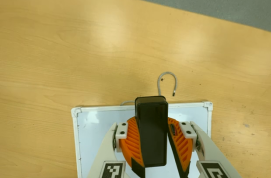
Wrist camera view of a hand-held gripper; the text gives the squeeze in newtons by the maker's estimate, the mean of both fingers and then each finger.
{"total": 9.4, "left": 9.7, "right": 9.2}